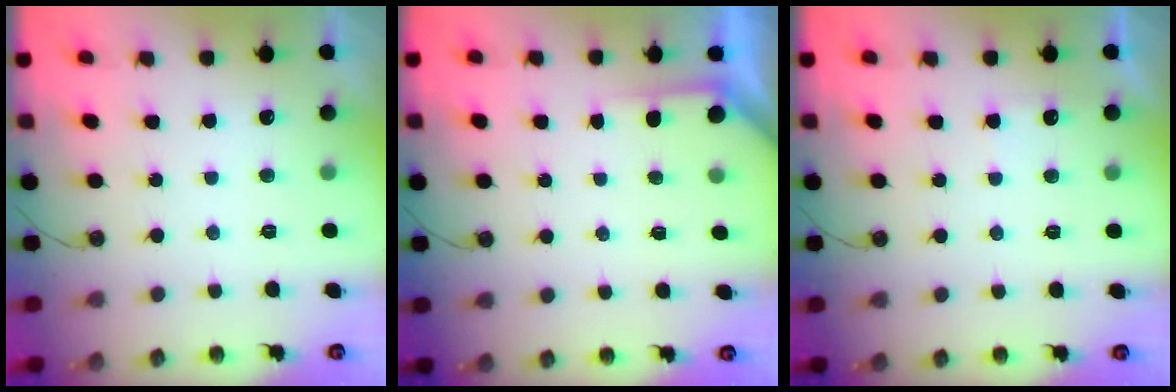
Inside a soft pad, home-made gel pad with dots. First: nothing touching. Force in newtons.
{"total": 2.7, "press": 2.7, "slide": 0.3}
{"total": 2.2, "press": 2.2, "slide": 0.3}